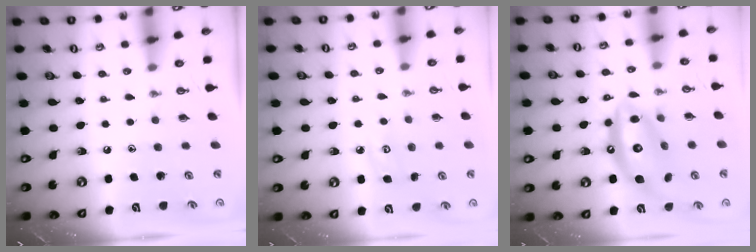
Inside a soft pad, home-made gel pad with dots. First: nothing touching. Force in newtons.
{"total": 5.2, "press": 5.2, "slide": 0.6}
{"total": 15.1, "press": 15.0, "slide": 1.8}